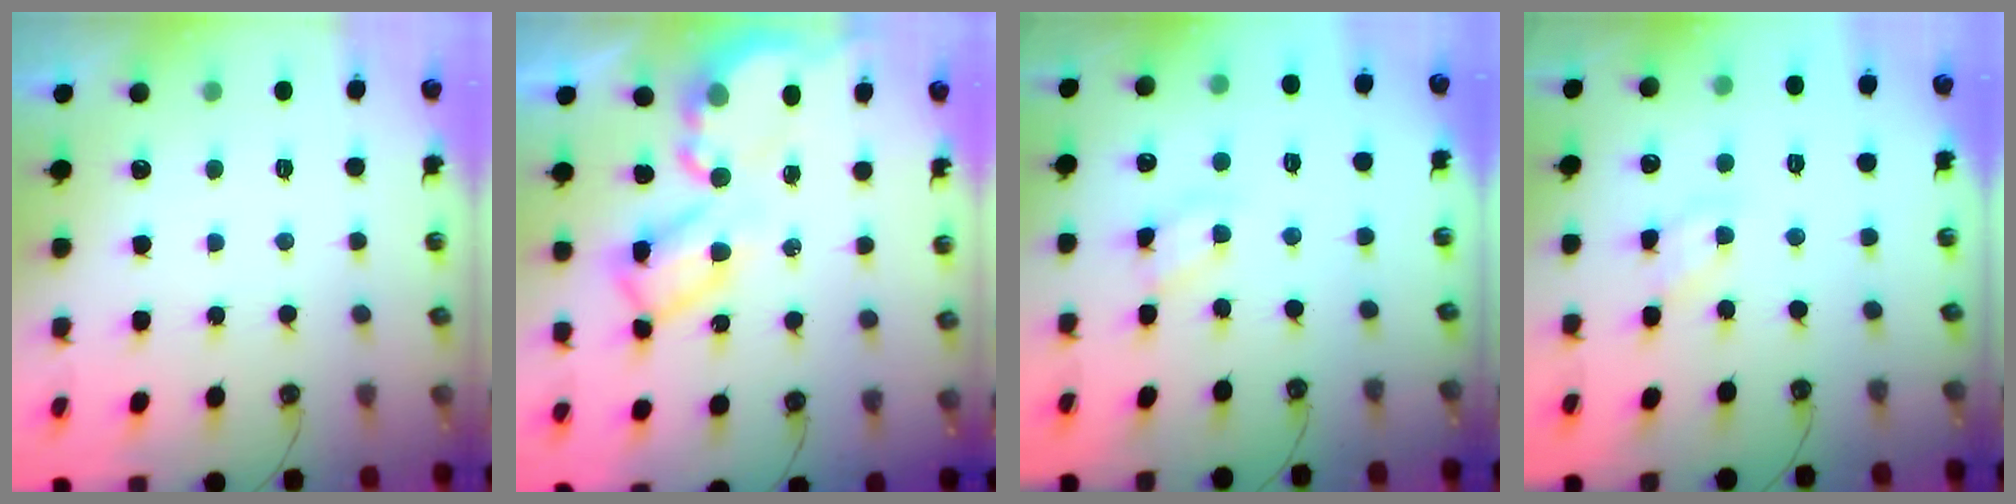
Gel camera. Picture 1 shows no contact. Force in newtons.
{"total": 8.9, "press": 8.9, "slide": 0.5}
{"total": 4.2, "press": 4.2, "slide": 0.1}
{"total": 4.2, "press": 4.2, "slide": 0.2}